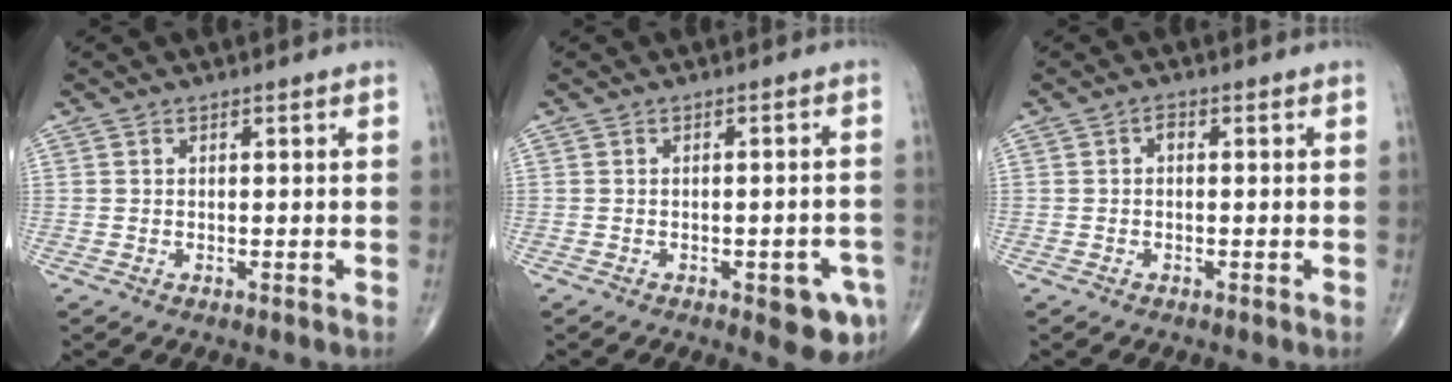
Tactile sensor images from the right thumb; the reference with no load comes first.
{"total": 7.2, "force": [-3.1, 2.7, 5.8], "torque": [-0.055, 0.010, -0.031]}
{"total": 1.1, "force": [0.0, 0.7, 0.8], "torque": [-0.009, 0.004, -0.007]}